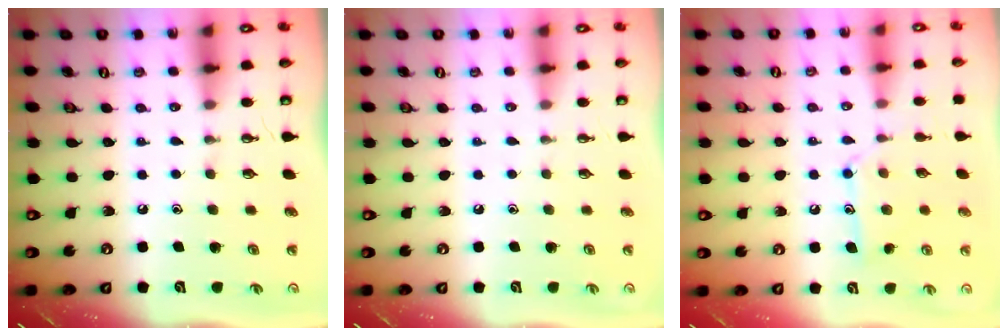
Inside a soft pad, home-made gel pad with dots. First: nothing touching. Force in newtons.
{"total": 0.0}
{"total": 11.1, "press": 11.1, "slide": 0.4}